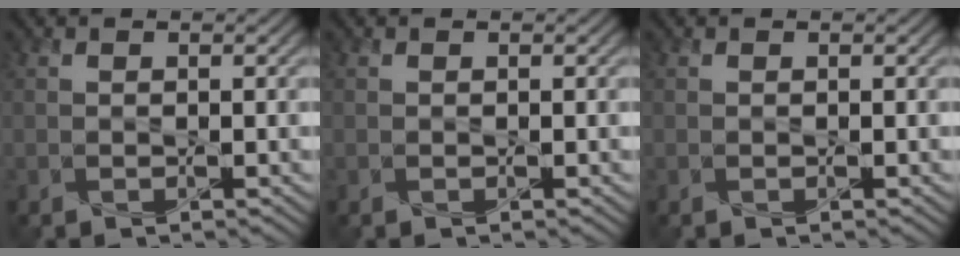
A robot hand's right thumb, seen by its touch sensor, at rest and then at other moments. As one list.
[{"total": 0.0}, {"total": 0.0}]